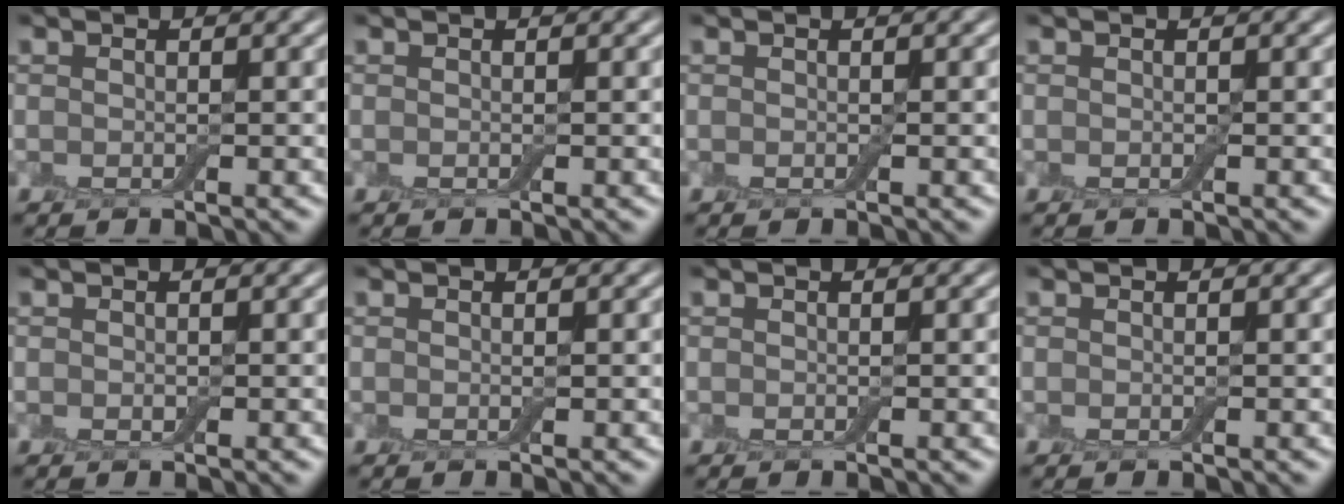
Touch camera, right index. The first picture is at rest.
{"total": 0.0}
{"total": 0.0}
{"total": 0.0}
{"total": 0.0}
{"total": 0.0}
{"total": 0.0}
{"total": 0.0}